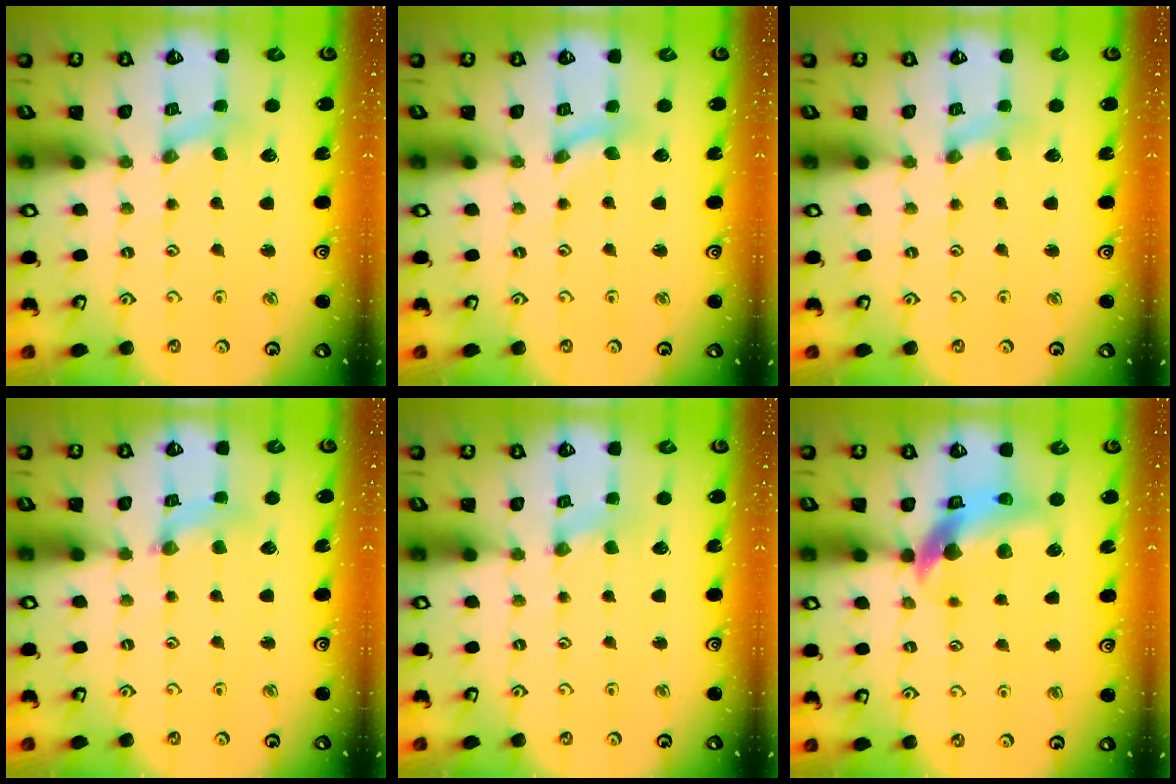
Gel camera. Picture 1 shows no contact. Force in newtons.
{"total": 0.0}
{"total": 0.0}
{"total": 2.5, "press": 2.5, "slide": 0.3}
{"total": 0.9, "press": 0.9, "slide": 0.2}
{"total": 10.4, "press": 10.3, "slide": 1.5}